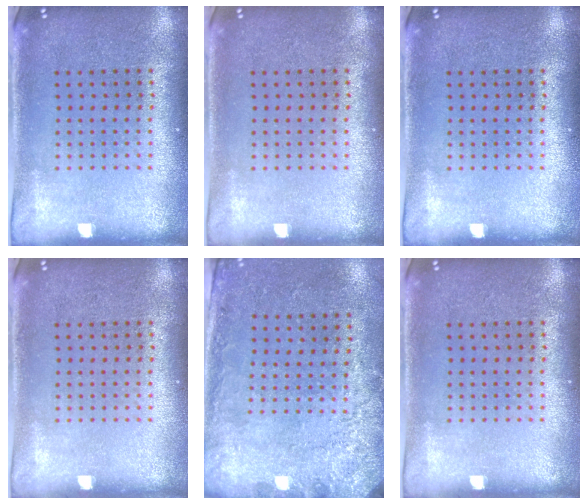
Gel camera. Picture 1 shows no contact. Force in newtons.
{"total": 0.0}
{"total": 0.0}
{"total": 0.0}
{"total": 2.7, "press": 2.0, "slide": 1.9}
{"total": 0.0}